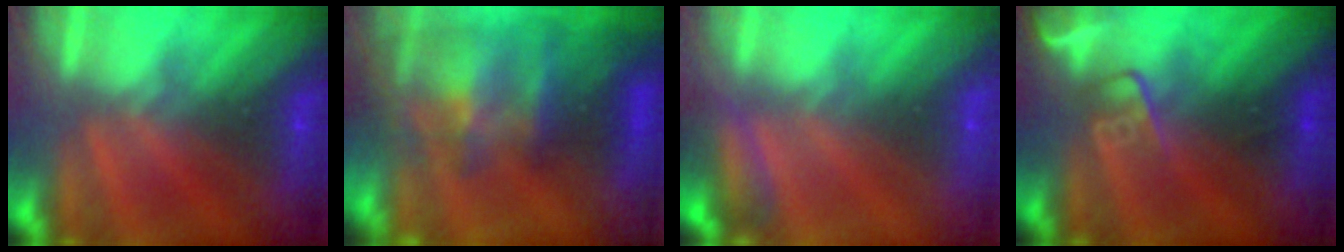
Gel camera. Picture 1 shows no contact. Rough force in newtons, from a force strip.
{"total": 10.8}
{"total": 2.9}
{"total": 2.7}